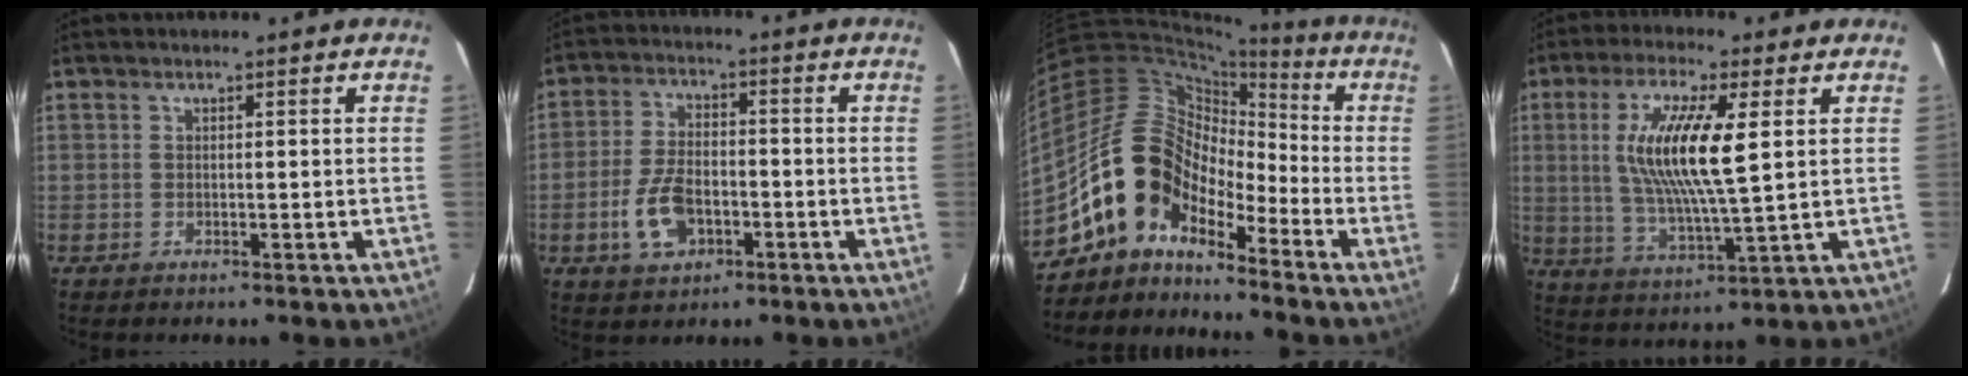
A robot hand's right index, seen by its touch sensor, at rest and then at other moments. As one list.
[{"total": 8.8, "force": [-3.3, 5.1, 6.4], "torque": [-0.137, 0.005, -0.056]}, {"total": 11.9, "force": [-8.9, 6.3, 4.8], "torque": [-0.078, 0.032, -0.184]}, {"total": 13.9, "force": [3.0, 2.3, 13.4], "torque": [-0.260, -0.002, 0.061]}]